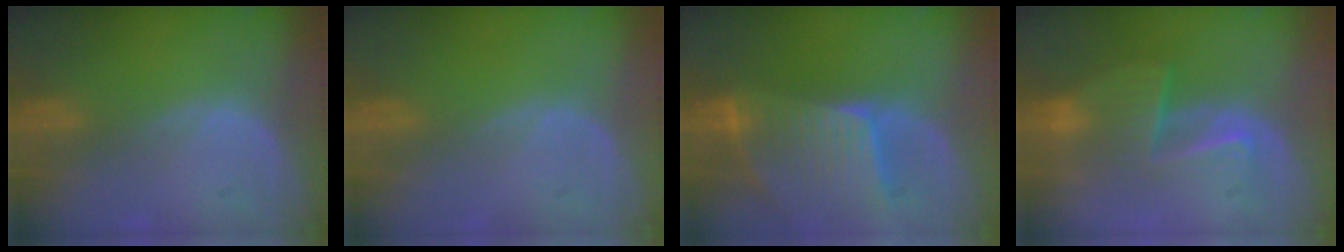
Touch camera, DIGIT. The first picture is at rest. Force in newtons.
{"total": 0.0}
{"total": 9.5, "press": 8.4, "slide": 4.5}
{"total": 6.7, "press": 6.4, "slide": 2.0}